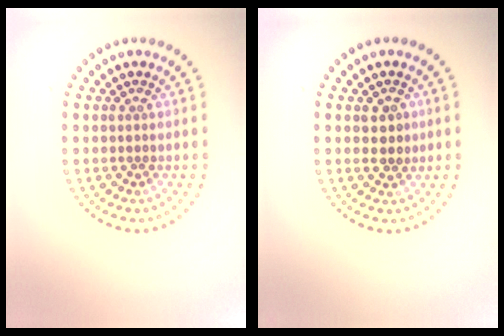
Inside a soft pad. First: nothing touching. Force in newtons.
{"total": 1.8, "press": 1.8, "slide": 0.4}